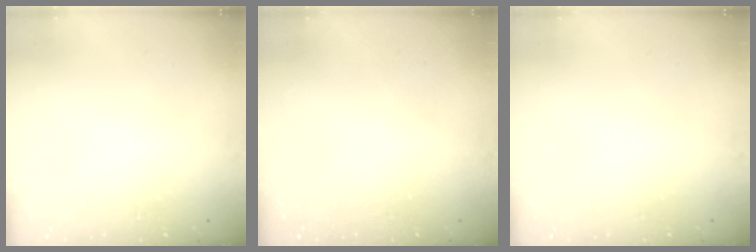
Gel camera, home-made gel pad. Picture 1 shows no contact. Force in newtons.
{"total": 0.0}
{"total": 0.0}